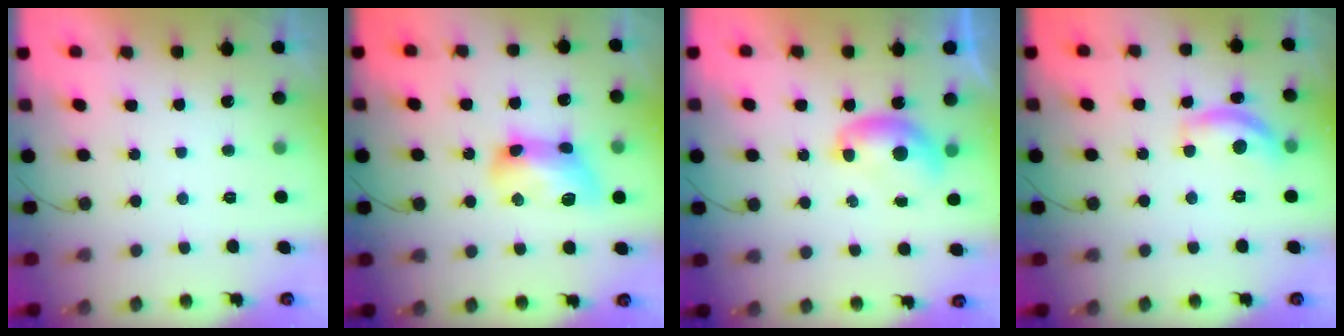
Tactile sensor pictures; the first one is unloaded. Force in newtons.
{"total": 12.7, "press": 12.6, "slide": 0.9}
{"total": 7.1, "press": 7.0, "slide": 1.3}
{"total": 11.0, "press": 11.0, "slide": 0.5}